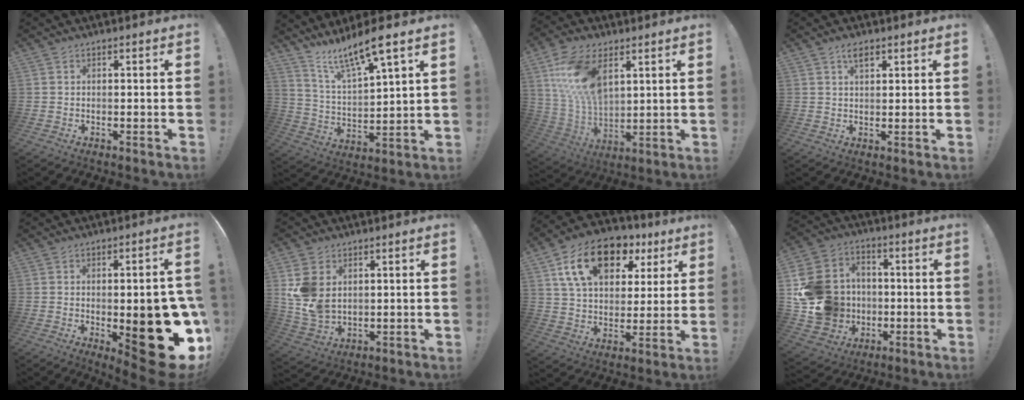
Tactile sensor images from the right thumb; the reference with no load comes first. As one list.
[{"total": 12.4, "force": [10.4, 0.7, 6.7], "torque": [-0.128, -0.076, 0.173]}, {"total": 18.9, "force": [7.6, 11.6, 12.8], "torque": [-0.261, -0.032, 0.142]}, {"total": 4.0, "force": [2.5, 1.8, 2.7], "torque": [-0.036, -0.010, 0.040]}, {"total": 21.3, "force": [-4.4, 7.6, 19.4], "torque": [-0.224, 0.006, -0.045]}, {"total": 10.6, "force": [2.8, 7.9, 6.6], "torque": [-0.122, -0.011, 0.058]}, {"total": 18.9, "force": [9.6, 11.4, 11.7], "torque": [-0.189, -0.040, 0.174]}, {"total": 19.7, "force": [-1.5, 17.6, 8.8], "torque": [-0.160, 0.019, 0.010]}]